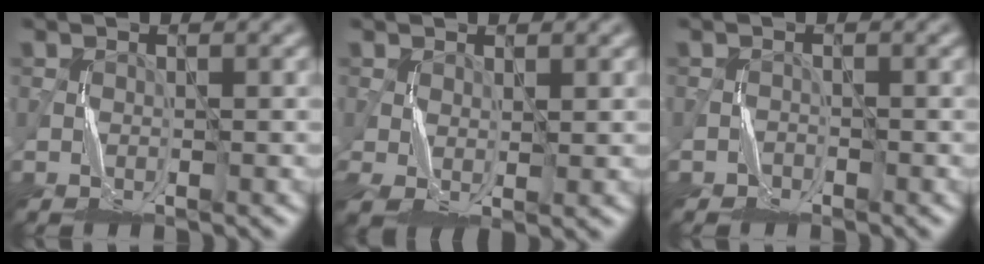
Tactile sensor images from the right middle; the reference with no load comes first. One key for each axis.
{"total": 2.8, "fx": 0.1, "fy": 1.4, "fz": 2.4, "tx": -0.064, "ty": -0.001, "tz": 0.005}
{"total": 1.0, "fx": -0.7, "fy": 0.5, "fz": -0.5, "tx": 0.008, "ty": 0.004, "tz": -0.014}